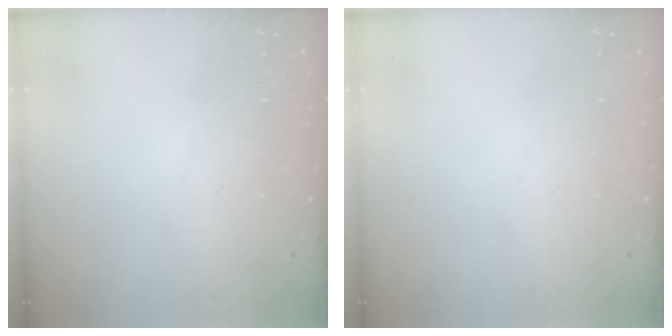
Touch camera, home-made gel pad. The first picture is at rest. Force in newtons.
{"total": 0.0}